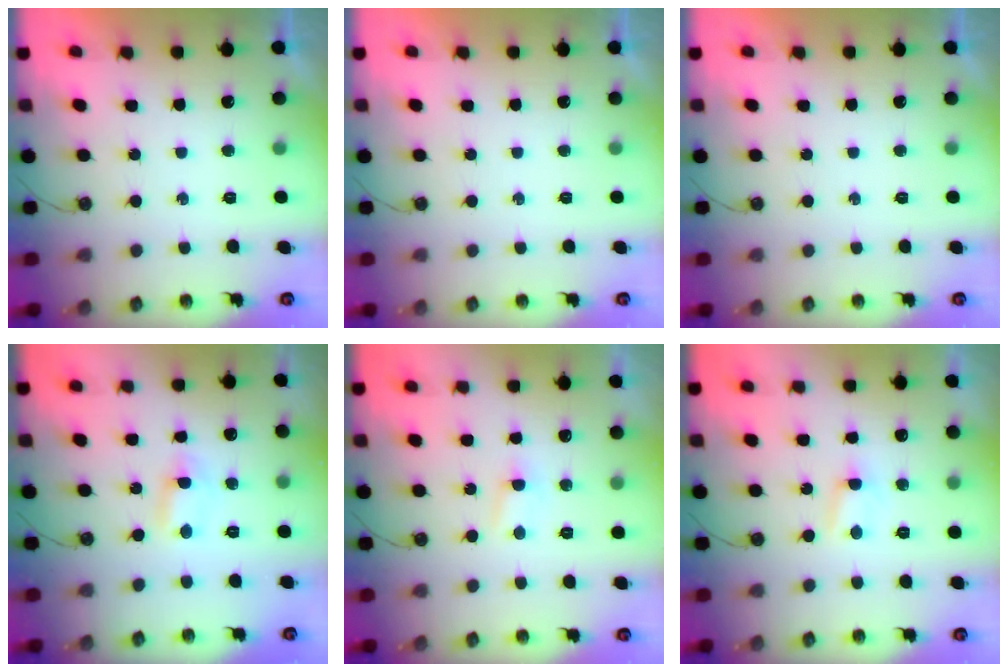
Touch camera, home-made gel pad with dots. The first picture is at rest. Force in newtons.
{"total": 0.0}
{"total": 0.0}
{"total": 1.1, "press": 0.9, "slide": 0.7}
{"total": 2.8, "press": 2.8, "slide": 0.2}
{"total": 3.0, "press": 3.0, "slide": 0.3}